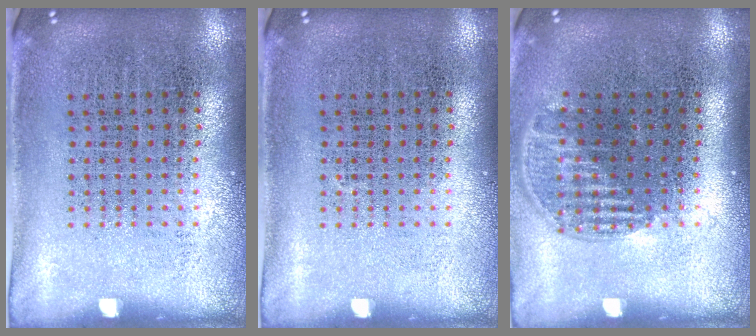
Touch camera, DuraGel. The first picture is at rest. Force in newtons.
{"total": 0.0}
{"total": 1.1, "press": 1.0, "slide": 0.5}